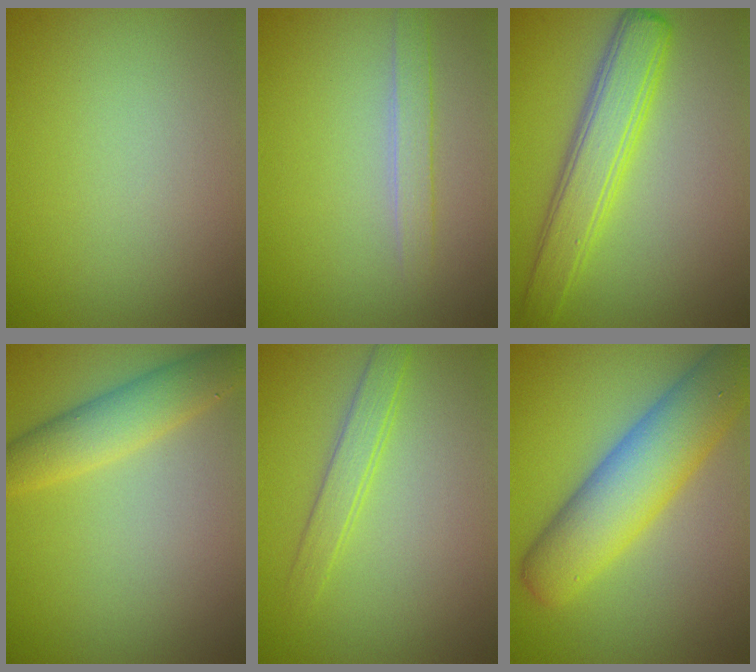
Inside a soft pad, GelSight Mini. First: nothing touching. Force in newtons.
{"total": 1.7, "press": 1.7, "slide": 0.0}
{"total": 4.8, "press": 4.8, "slide": 0.3}
{"total": 4.0, "press": 4.0, "slide": 0.4}
{"total": 2.0, "press": 2.0, "slide": 0.0}
{"total": 8.2, "press": 8.2, "slide": 0.6}